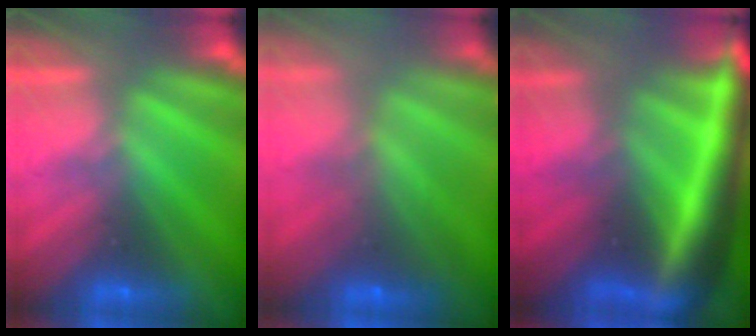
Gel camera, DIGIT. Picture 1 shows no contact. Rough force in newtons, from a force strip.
{"total": 6.7}
{"total": 7.7}